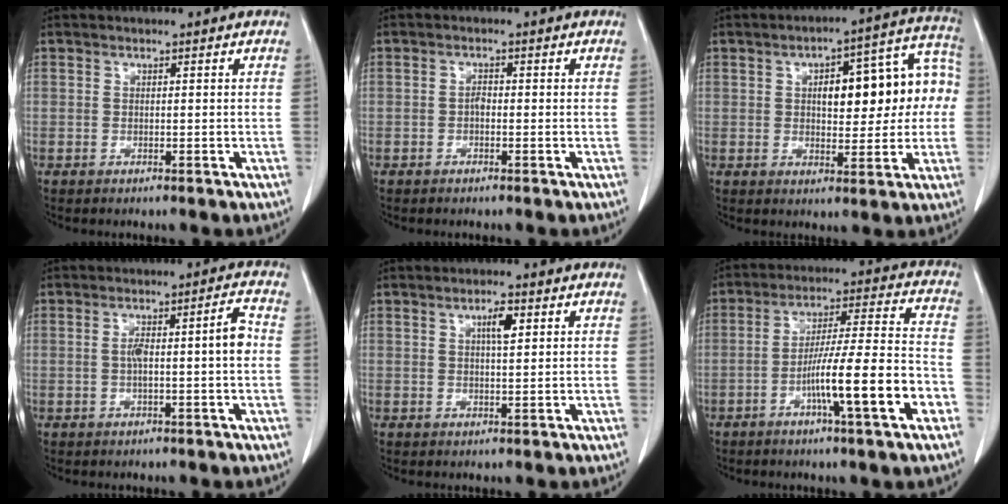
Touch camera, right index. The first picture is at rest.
{"total": 1.1, "force": [-0.3, 0.5, 0.9], "torque": [-0.015, 0.003, -0.008]}
{"total": 14.6, "force": [1.4, 5.4, 13.5], "torque": [-0.170, 0.049, 0.026]}
{"total": 6.2, "force": [-0.2, 0.5, 6.2], "torque": [-0.108, 0.019, 0.000]}
{"total": 3.0, "force": [1.2, 0.6, 2.7], "torque": [-0.047, 0.000, 0.019]}
{"total": 14.4, "force": [-5.4, 0.2, 13.3], "torque": [-0.220, 0.004, -0.088]}